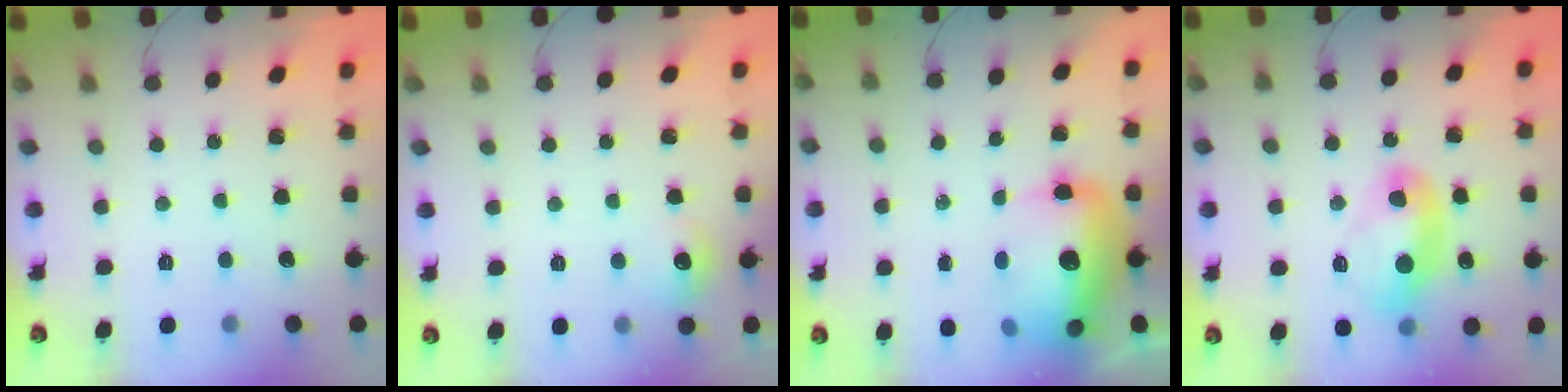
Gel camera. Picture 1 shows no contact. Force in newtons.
{"total": 5.8, "press": 5.6, "slide": 1.3}
{"total": 18.0, "press": 17.5, "slide": 4.1}
{"total": 11.1, "press": 10.9, "slide": 2.2}